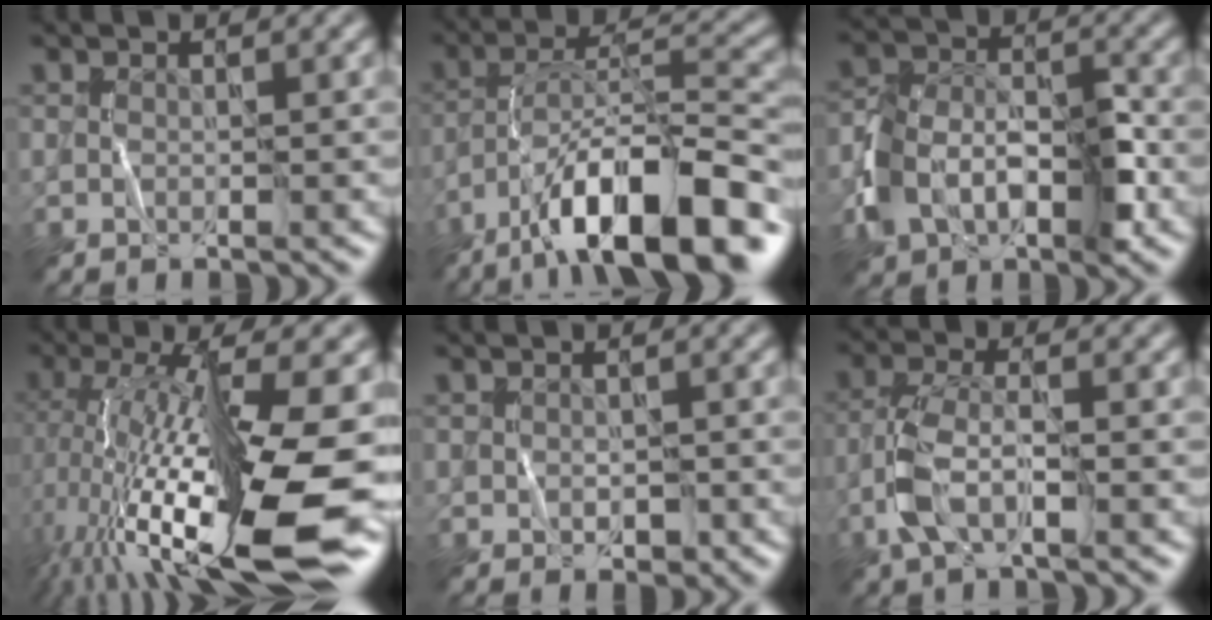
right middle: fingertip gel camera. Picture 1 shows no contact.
{"total": 12.6, "force": [-8.3, 3.5, 8.9], "torque": [-0.133, 0.023, -0.142]}
{"total": 5.9, "force": [-2.3, 4.1, 3.6], "torque": [-0.062, 0.005, -0.044]}
{"total": 16.2, "force": [-3.6, 4.1, 15.2], "torque": [-0.267, -0.008, -0.053]}
{"total": 0.6, "force": [0.1, 0.6, -0.2], "torque": [0.007, -0.002, 0.006]}
{"total": 3.7, "force": [-1.7, 1.5, 3.0], "torque": [-0.070, 0.008, -0.039]}